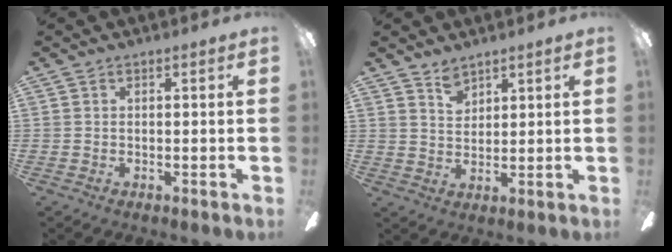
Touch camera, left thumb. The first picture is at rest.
{"total": 3.7, "force": [3.1, 1.7, 1.0], "torque": [-0.008, -0.016, 0.056]}